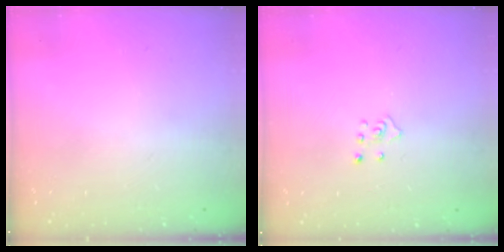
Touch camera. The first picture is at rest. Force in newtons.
{"total": 3.7, "press": 3.6, "slide": 0.4}